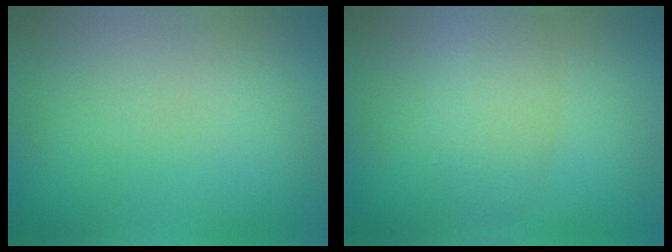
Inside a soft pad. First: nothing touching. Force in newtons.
{"total": 4.0, "press": 4.0, "slide": 0.1}